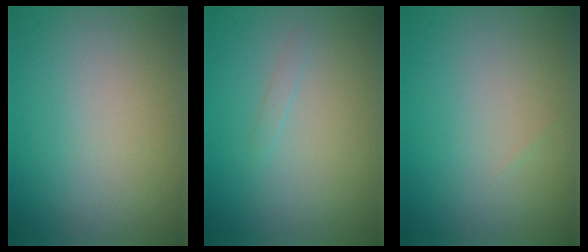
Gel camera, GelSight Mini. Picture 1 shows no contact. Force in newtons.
{"total": 0.5, "press": 0.5, "slide": 0.1}
{"total": 0.0}